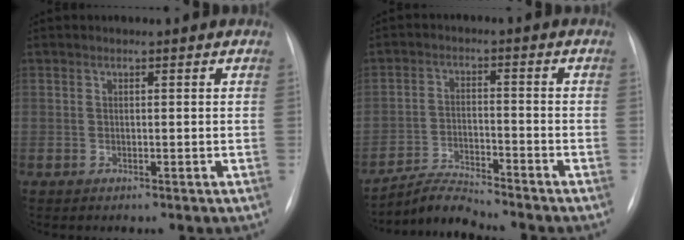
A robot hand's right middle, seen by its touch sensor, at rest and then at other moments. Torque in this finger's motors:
{"motor_torque": [-0.65, -0.72, -0.12, 0.00]}